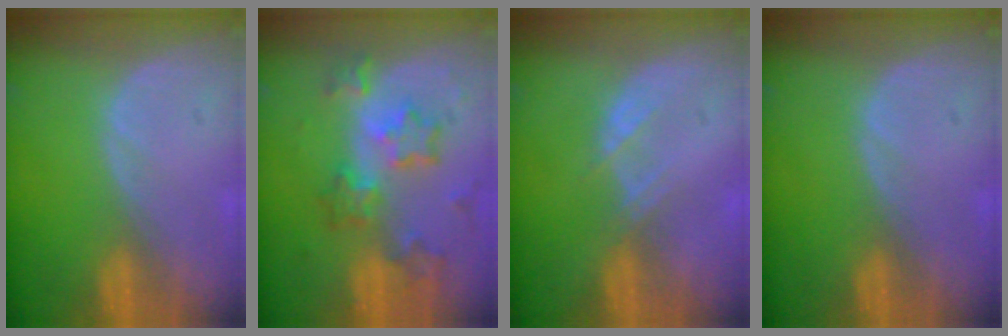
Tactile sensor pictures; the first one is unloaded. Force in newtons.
{"total": 8.5, "press": 7.5, "slide": 4.1}
{"total": 1.9, "press": 1.9, "slide": 0.3}
{"total": 0.0}